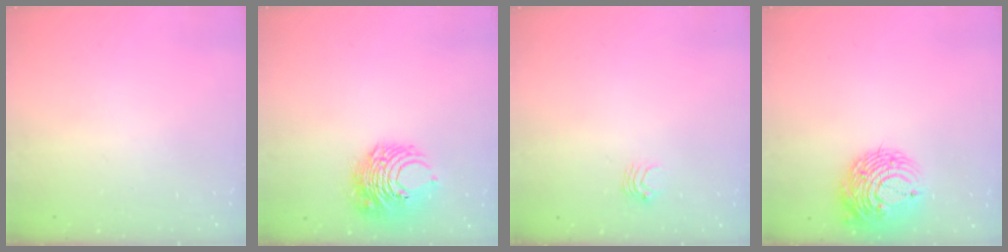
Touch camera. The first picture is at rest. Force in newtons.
{"total": 10.0, "press": 10.0, "slide": 0.5}
{"total": 3.0, "press": 3.0, "slide": 0.3}
{"total": 12.1, "press": 12.1, "slide": 1.0}